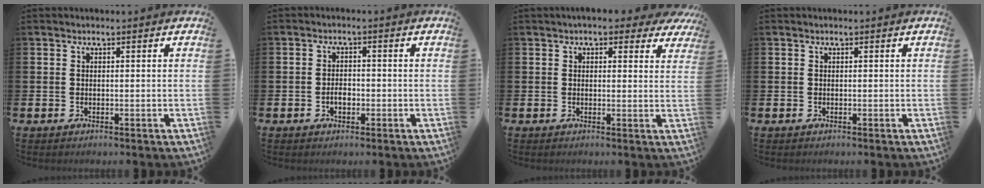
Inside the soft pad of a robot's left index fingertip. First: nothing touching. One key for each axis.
{"total": 2.3, "fx": -0.7, "fy": 1.4, "fz": 1.6, "tx": -0.021, "ty": 0.001, "tz": -0.016}
{"total": 3.2, "fx": 2.7, "fy": 1.3, "fz": 1.0, "tx": -0.011, "ty": -0.009, "tz": 0.045}
{"total": 0.0}